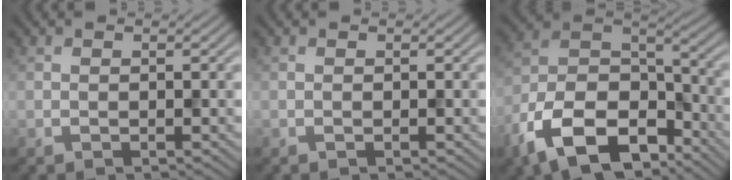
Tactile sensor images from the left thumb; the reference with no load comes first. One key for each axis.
{"total": 0.0}
{"total": 15.6, "fx": -10.0, "fy": 8.2, "fz": 8.7, "tx": -0.208, "ty": -0.032, "tz": -0.192}